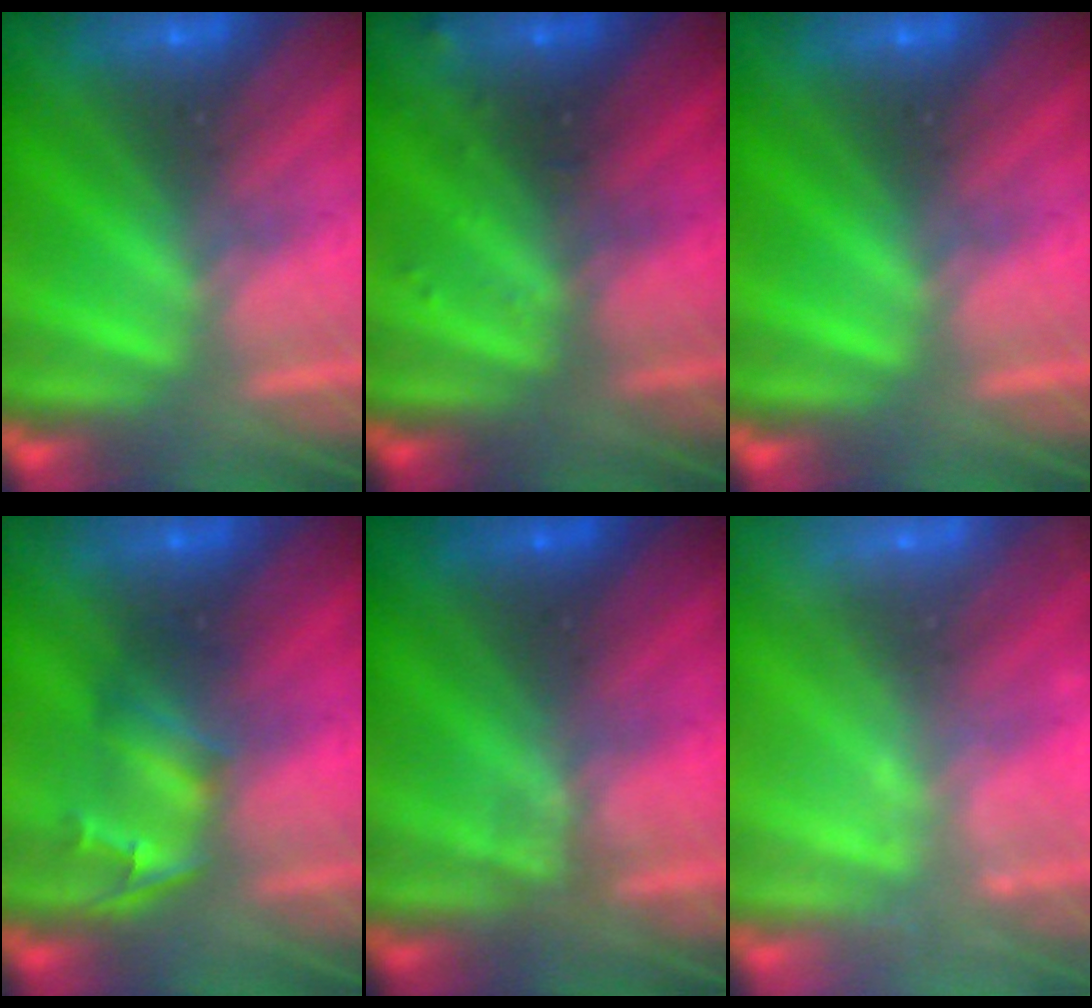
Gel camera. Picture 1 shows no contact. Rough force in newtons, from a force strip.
{"total": 2.9}
{"total": 0.0}
{"total": 2.4}
{"total": 1.1}
{"total": 2.2}